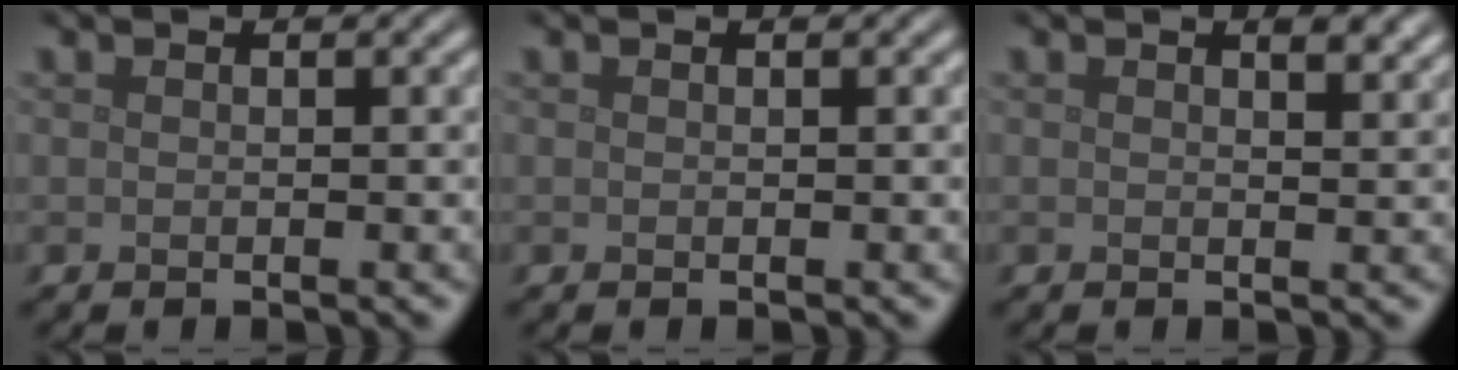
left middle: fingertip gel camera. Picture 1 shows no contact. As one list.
[{"total": 0.0}, {"total": 1.7, "force": [1.3, 0.6, 1.0], "torque": [-0.007, 0.000, 0.020]}]